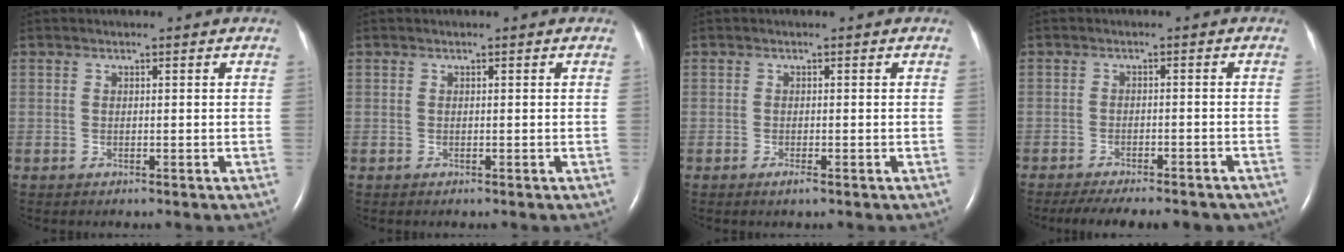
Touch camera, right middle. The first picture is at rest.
{"total": 0.0}
{"total": 0.9, "force": [-0.6, 0.1, 0.7], "torque": [-0.017, -0.002, -0.010]}
{"total": 14.3, "force": [-12.3, 3.9, 6.1], "torque": [-0.117, -0.007, -0.153]}